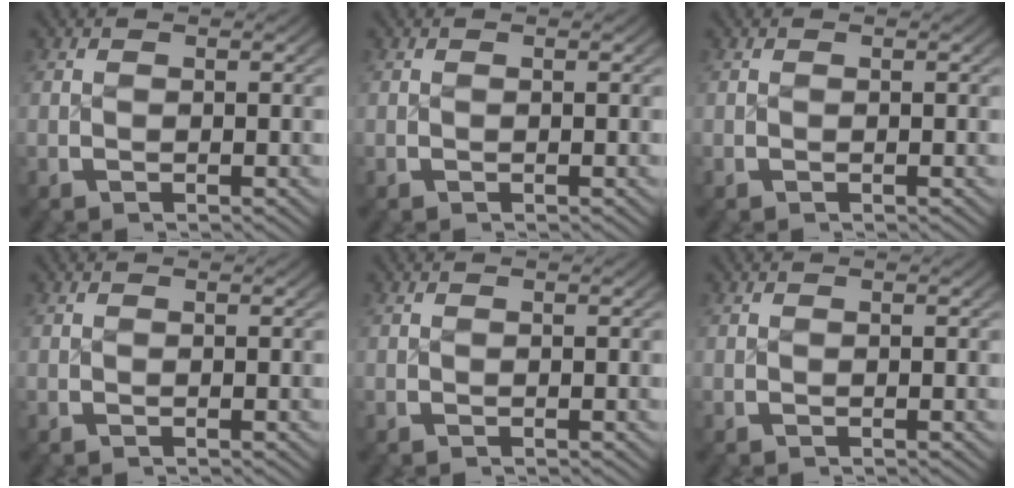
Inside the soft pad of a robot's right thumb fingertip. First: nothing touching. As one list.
[{"total": 0.0}, {"total": 0.0}, {"total": 0.0}, {"total": 0.0}, {"total": 0.0}]